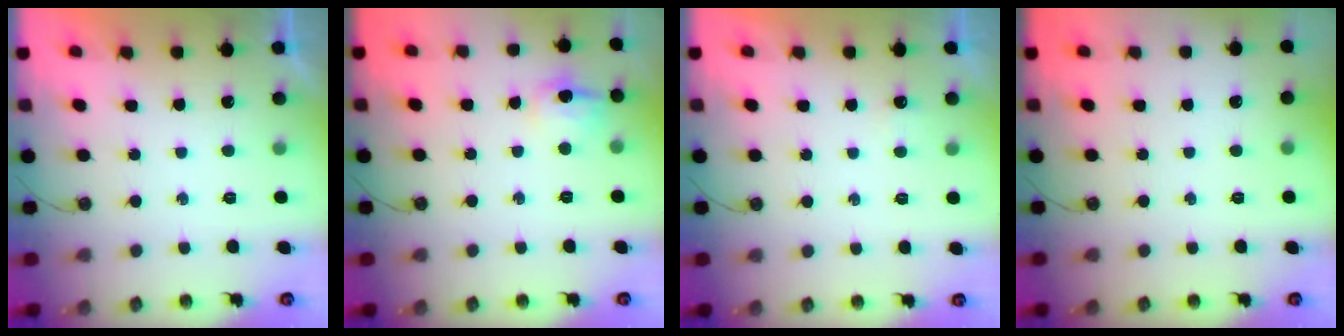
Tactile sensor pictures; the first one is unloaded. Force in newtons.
{"total": 10.5, "press": 10.5, "slide": 1.0}
{"total": 1.9, "press": 1.9, "slide": 0.3}
{"total": 0.0}